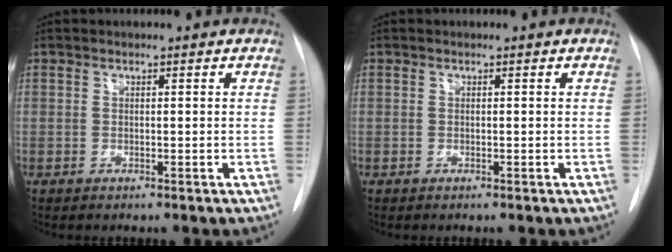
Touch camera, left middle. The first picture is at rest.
{"total": 0.0}